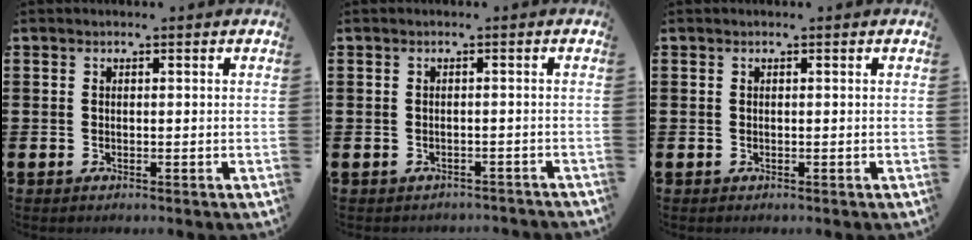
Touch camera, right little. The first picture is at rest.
{"total": 0.8, "force": [-0.8, 0.0, -0.1], "torque": [0.000, -0.003, -0.017]}
{"total": 0.0}